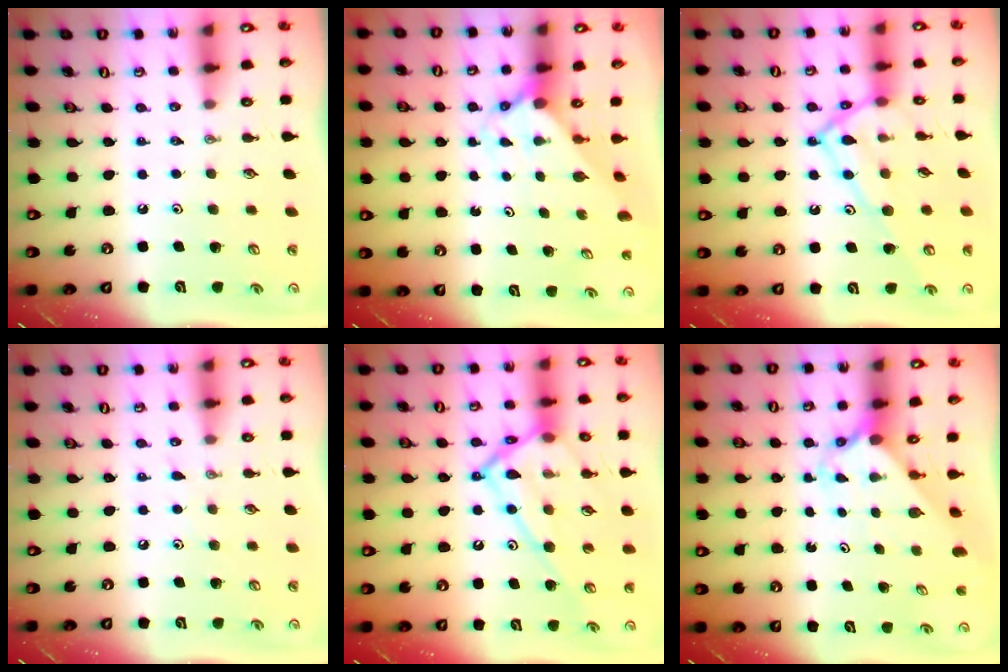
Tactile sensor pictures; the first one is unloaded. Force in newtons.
{"total": 1.7, "press": 1.7, "slide": 0.2}
{"total": 15.8, "press": 15.7, "slide": 0.7}
{"total": 3.4, "press": 3.3, "slide": 0.5}
{"total": 19.9, "press": 19.9, "slide": 1.2}
{"total": 2.4, "press": 2.3, "slide": 0.2}